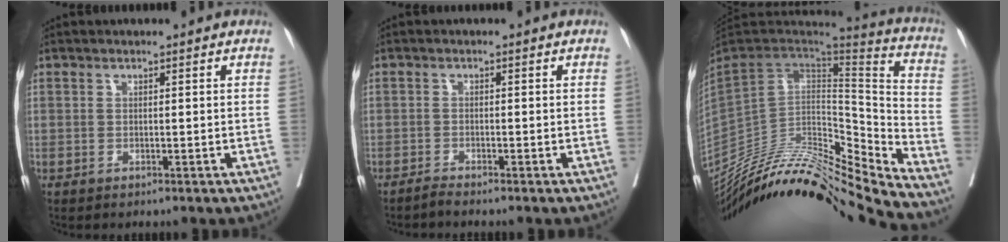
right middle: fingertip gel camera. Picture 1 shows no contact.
{"total": 1.1, "force": [-1.0, -0.3, 0.1], "torque": [-0.002, -0.003, -0.021]}
{"total": 28.2, "force": [-25.0, 1.9, 13.0], "torque": [-0.198, -0.011, -0.400]}